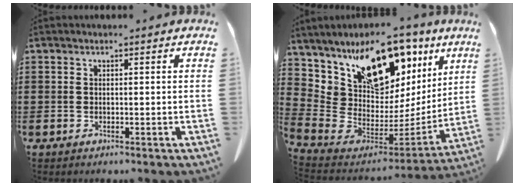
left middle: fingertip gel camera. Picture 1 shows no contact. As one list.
[{"total": 11.4, "force": [8.8, 5.5, 4.7], "torque": [-0.118, -0.072, 0.159]}]